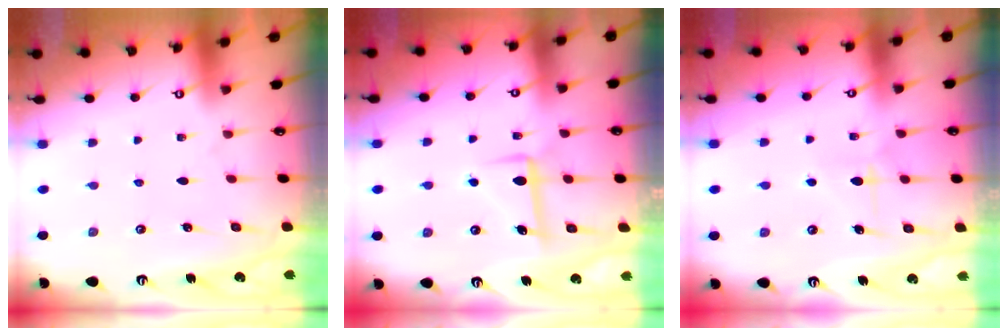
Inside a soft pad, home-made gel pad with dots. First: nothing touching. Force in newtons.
{"total": 6.0, "press": 5.9, "slide": 1.0}
{"total": 6.5, "press": 6.5, "slide": 0.4}